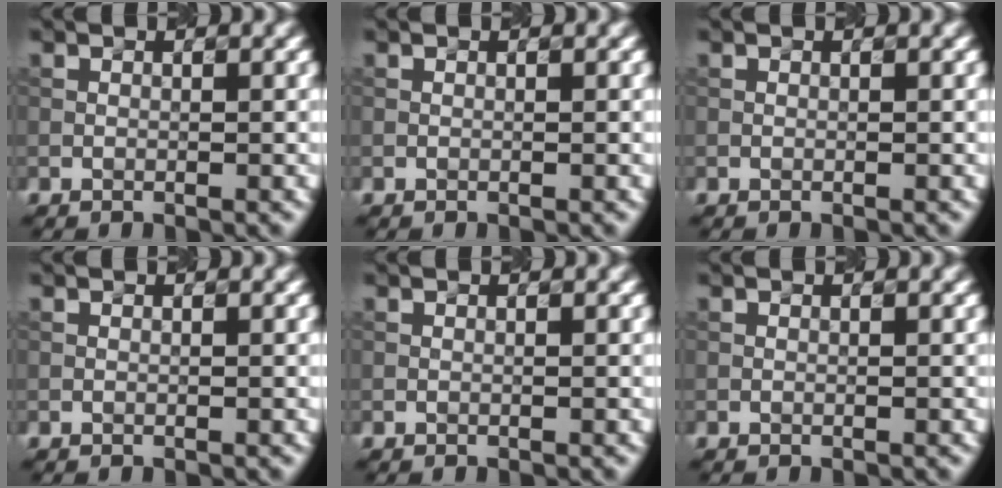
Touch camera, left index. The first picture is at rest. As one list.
[{"total": 0.0}, {"total": 0.0}, {"total": 0.0}, {"total": 0.0}, {"total": 0.0}]